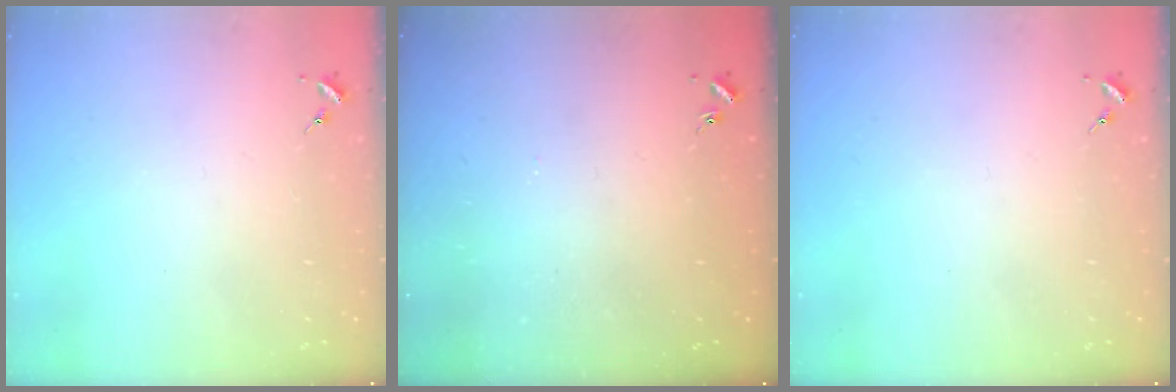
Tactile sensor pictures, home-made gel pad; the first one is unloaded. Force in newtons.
{"total": 0.9, "press": 0.8, "slide": 0.2}
{"total": 0.0}